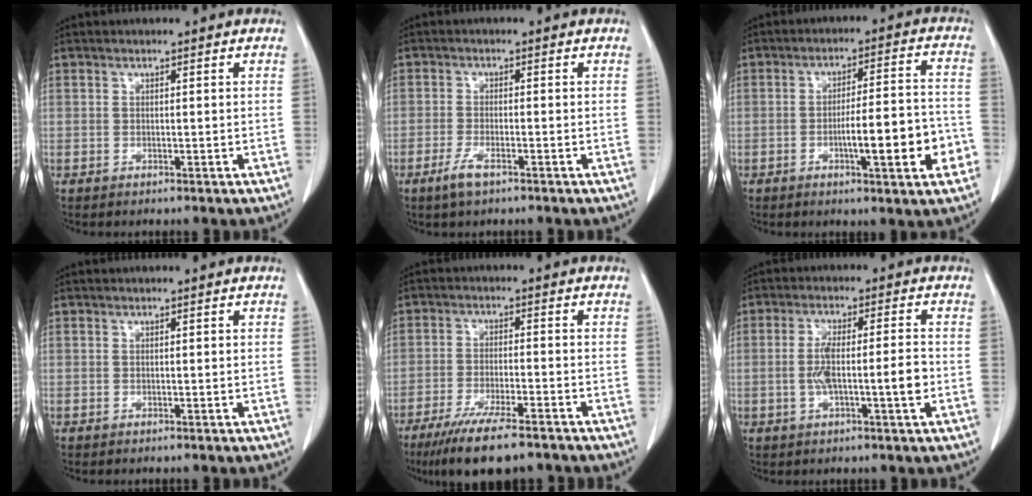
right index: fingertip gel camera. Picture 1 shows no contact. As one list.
[{"total": 3.2, "force": [-2.0, 0.6, 2.4], "torque": [-0.051, -0.004, -0.037]}, {"total": 11.4, "force": [-3.7, 1.6, 10.7], "torque": [-0.157, 0.012, -0.049]}, {"total": 0.0}, {"total": 11.7, "force": [-9.0, 1.7, 7.3], "torque": [-0.116, -0.026, -0.143]}, {"total": 7.2, "force": [-1.3, 0.7, 7.0], "torque": [-0.133, 0.010, -0.022]}]